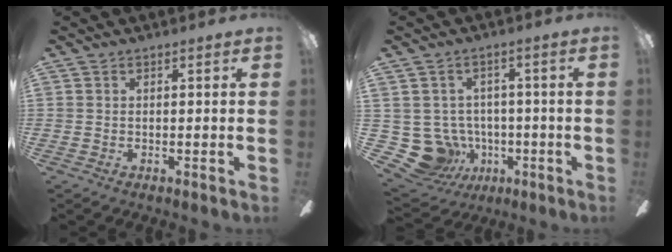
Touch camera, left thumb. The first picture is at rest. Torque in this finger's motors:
{"motor_torque": [-0.16, 0.27, -0.29, -0.27, -0.02]}